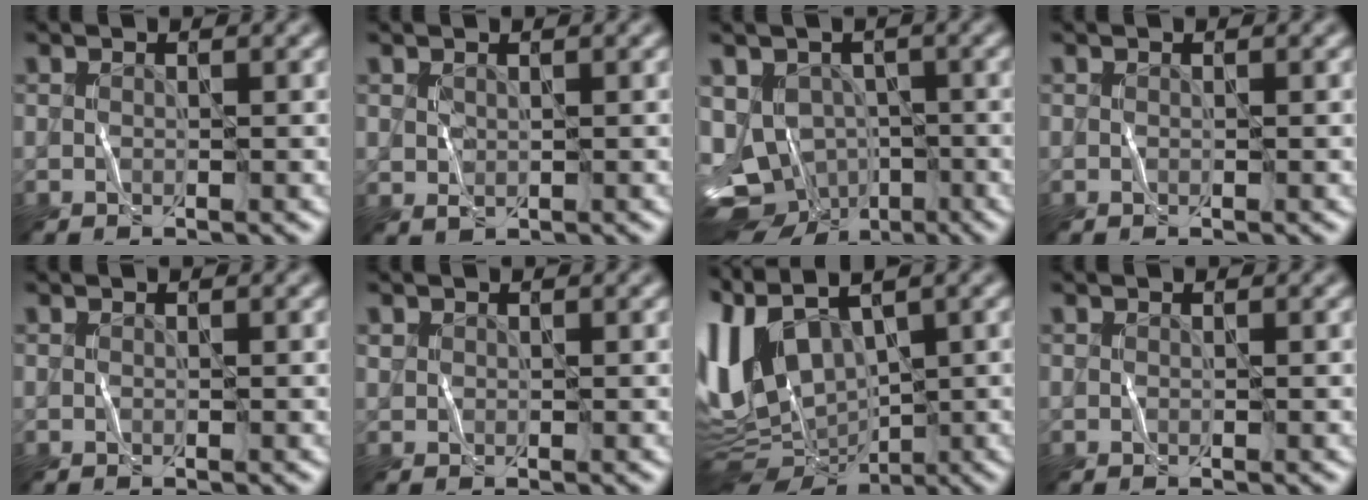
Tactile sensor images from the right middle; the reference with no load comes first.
{"total": 1.3, "force": [1.2, -0.6, -0.2], "torque": [-0.005, 0.000, 0.025]}
{"total": 8.2, "force": [-4.1, 6.2, 3.4], "torque": [-0.049, -0.016, -0.053]}
{"total": 0.0}
{"total": 0.0}
{"total": 0.6, "force": [0.3, 0.5, 0.0], "torque": [0.001, 0.000, 0.009]}
{"total": 10.7, "force": [2.3, 5.6, 8.8], "torque": [-0.210, 0.011, 0.043]}
{"total": 0.0}